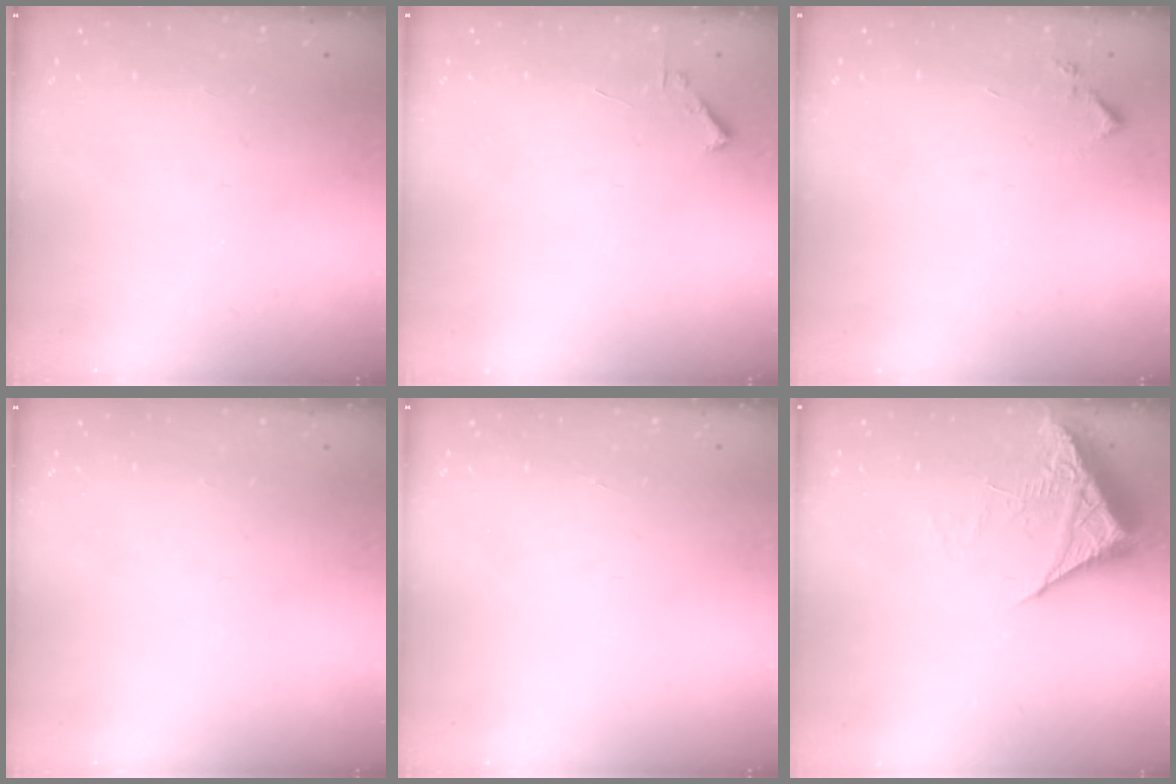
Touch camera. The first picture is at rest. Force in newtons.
{"total": 1.7, "press": 1.7, "slide": 0.2}
{"total": 4.9, "press": 4.8, "slide": 0.5}
{"total": 0.0}
{"total": 1.6, "press": 1.5, "slide": 0.1}
{"total": 7.0, "press": 7.0, "slide": 0.2}